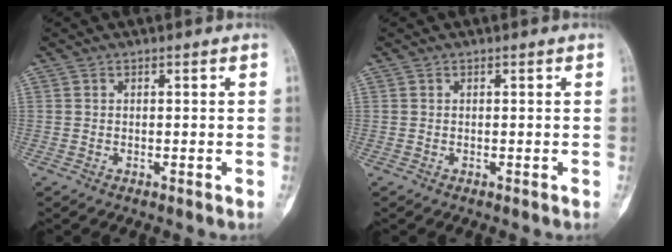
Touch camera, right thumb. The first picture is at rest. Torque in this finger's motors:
{"motor_torque": [0.14, 0.09, 0.06, -0.13, 0.00]}